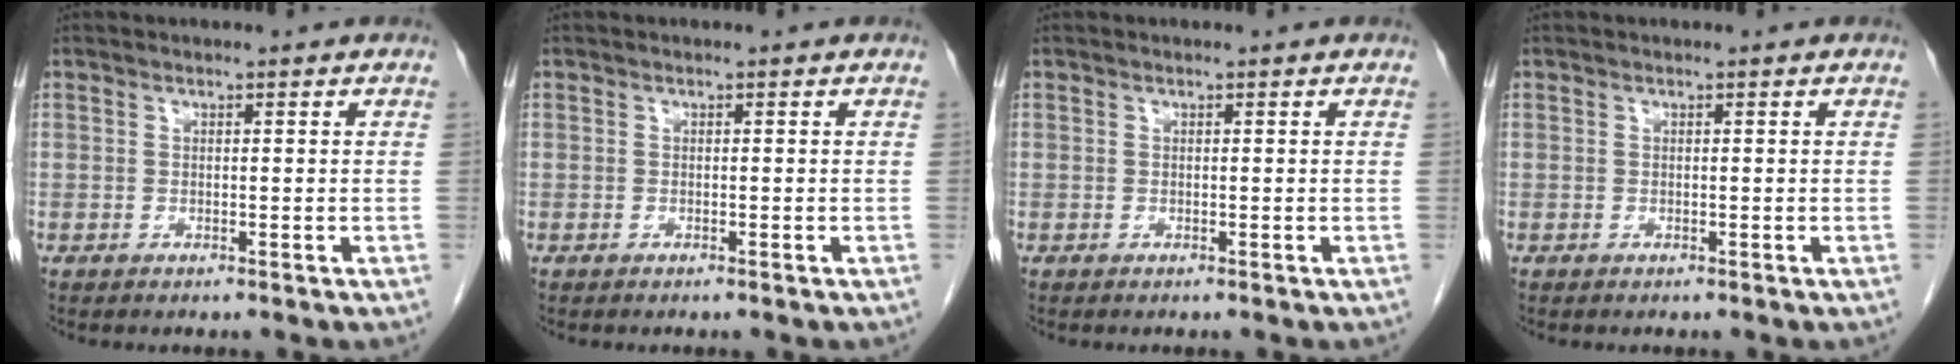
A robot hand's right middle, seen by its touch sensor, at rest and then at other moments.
{"total": 0.0}
{"total": 0.0}
{"total": 0.0}